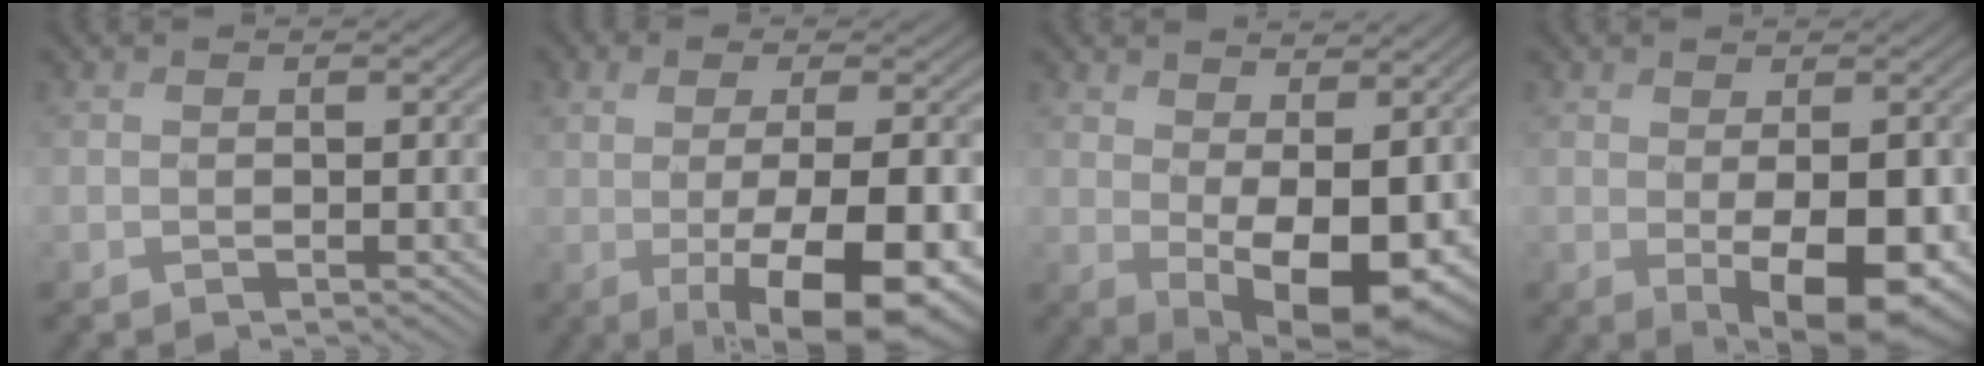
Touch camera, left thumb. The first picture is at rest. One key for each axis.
{"total": 12.2, "fx": -1.9, "fy": 4.6, "fz": 11.2, "tx": -0.152, "ty": -0.005, "tz": -0.021}
{"total": 10.9, "fx": 0.0, "fy": 5.4, "fz": 9.5, "tx": -0.156, "ty": -0.019, "tz": 0.014}
{"total": 9.2, "fx": -1.3, "fy": 4.3, "fz": 8.0, "tx": -0.119, "ty": -0.020, "tz": -0.003}